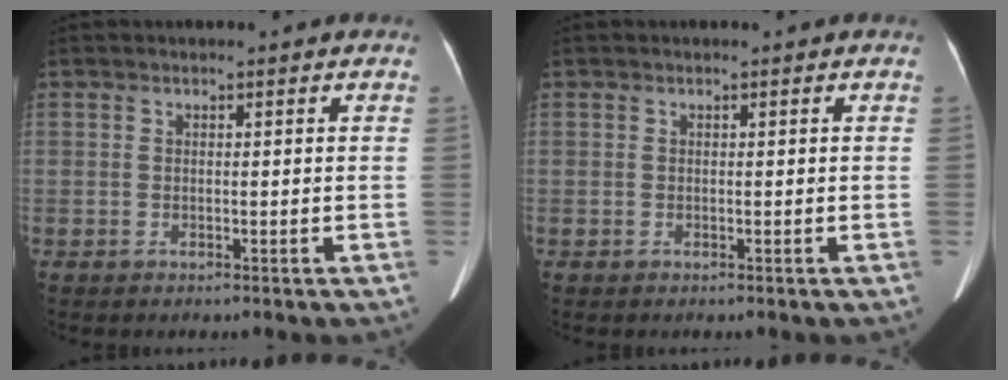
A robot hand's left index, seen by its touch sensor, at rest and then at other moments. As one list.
[{"total": 0.0}]